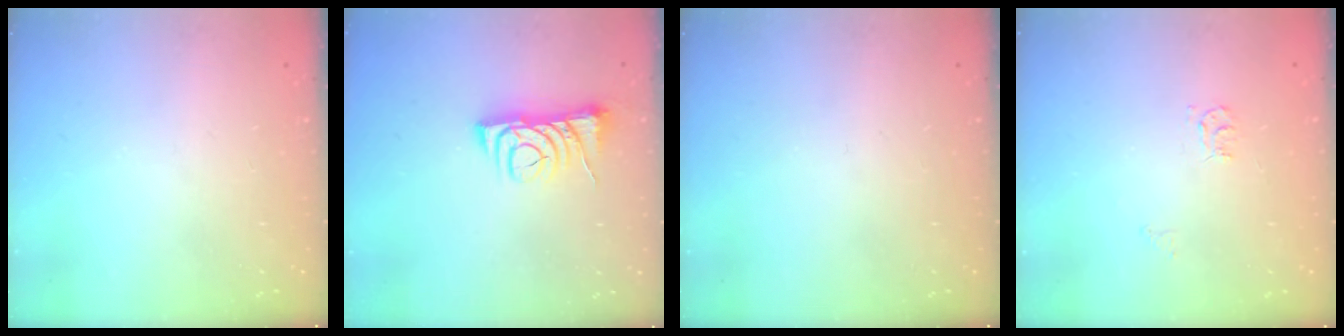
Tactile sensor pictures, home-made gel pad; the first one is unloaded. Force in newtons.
{"total": 9.8, "press": 9.7, "slide": 1.1}
{"total": 0.0}
{"total": 3.9, "press": 3.9, "slide": 0.6}